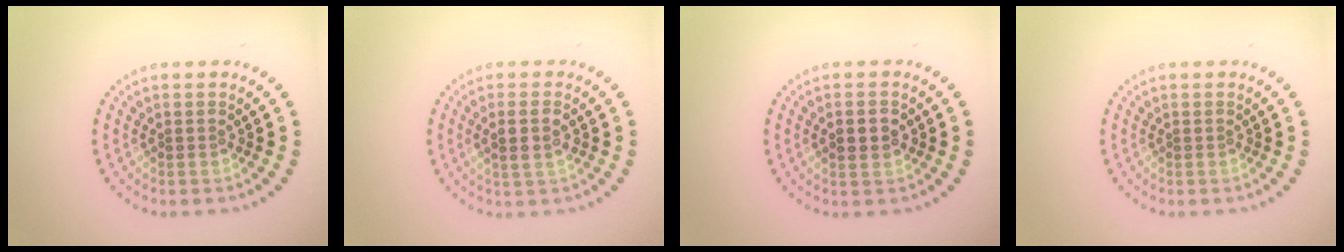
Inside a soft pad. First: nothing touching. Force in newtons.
{"total": 2.2, "press": 2.1, "slide": 0.7}
{"total": 2.2, "press": 2.2, "slide": 0.3}
{"total": 0.0}